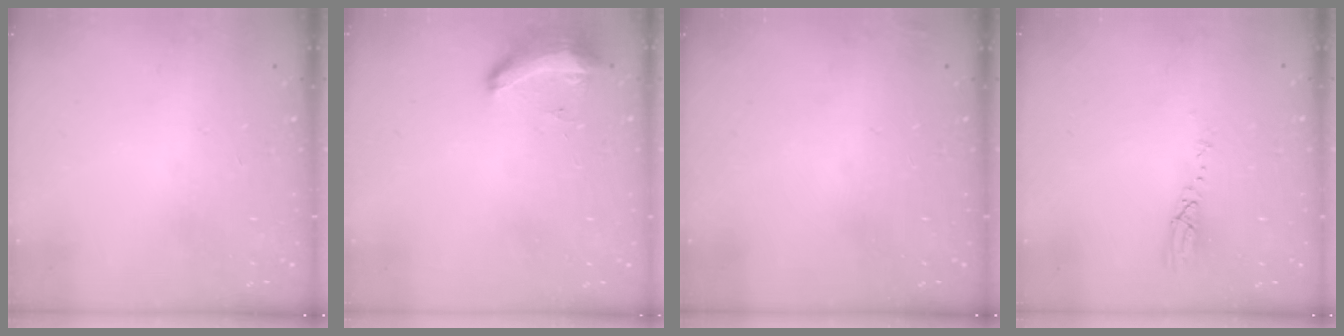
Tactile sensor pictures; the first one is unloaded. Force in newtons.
{"total": 16.2, "press": 11.0, "slide": 11.9}
{"total": 2.3, "press": 2.2, "slide": 0.8}
{"total": 3.7, "press": 3.7, "slide": 0.4}